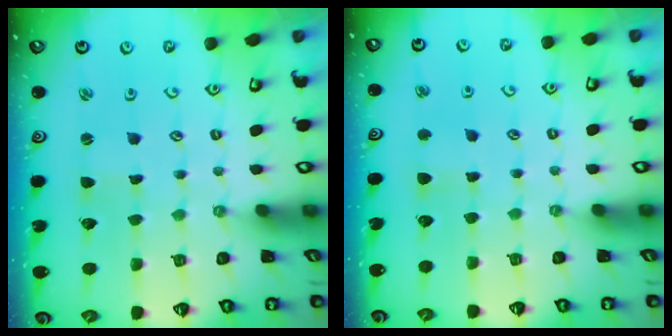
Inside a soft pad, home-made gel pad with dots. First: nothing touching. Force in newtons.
{"total": 2.9, "press": 2.9, "slide": 0.5}